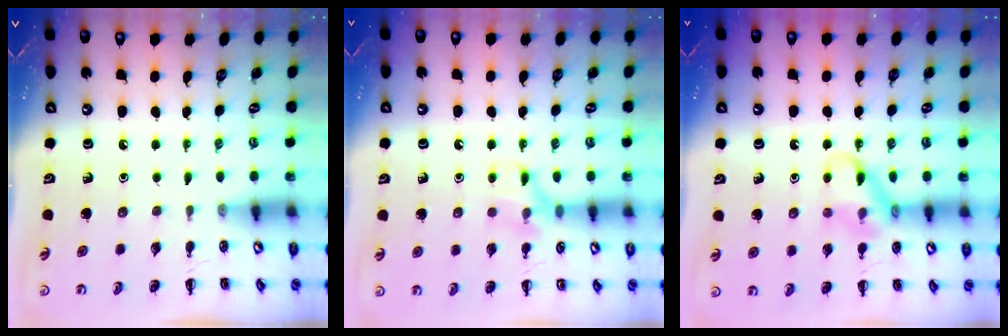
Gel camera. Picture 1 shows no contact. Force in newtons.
{"total": 8.9, "press": 8.8, "slide": 1.4}
{"total": 12.0, "press": 11.9, "slide": 1.5}